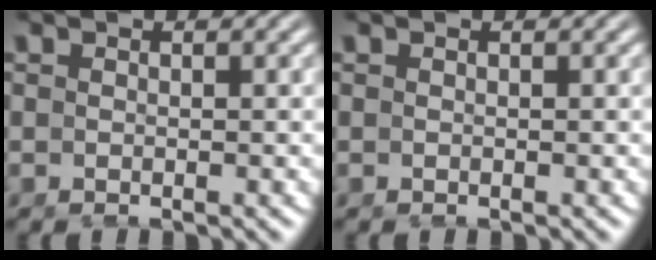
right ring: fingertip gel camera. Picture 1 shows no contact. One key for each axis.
{"total": 0.0}